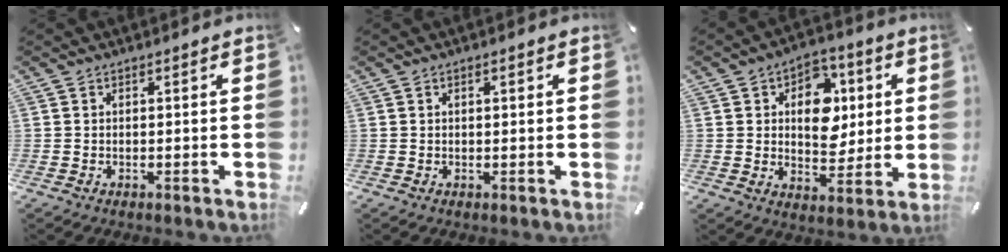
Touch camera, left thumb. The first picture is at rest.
{"total": 0.9, "force": [0.3, 0.3, 0.7], "torque": [-0.015, 0.003, 0.004]}
{"total": 11.9, "force": [2.2, 9.3, 7.2], "torque": [-0.082, -0.007, 0.038]}